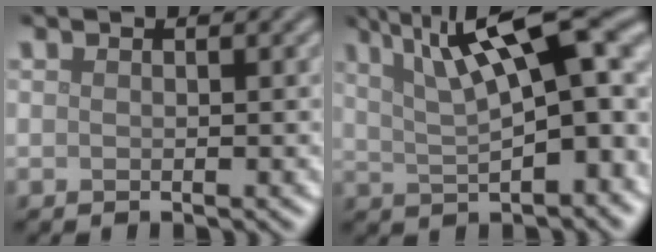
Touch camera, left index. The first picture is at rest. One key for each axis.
{"total": 12.6, "fx": 4.0, "fy": 4.6, "fz": 11.0, "tx": -0.161, "ty": 0.018, "tz": 0.063}